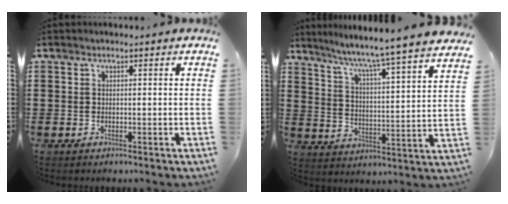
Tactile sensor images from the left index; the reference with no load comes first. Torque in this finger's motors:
{"motor_torque": [1.64, -0.50, 0.77, 0.21]}